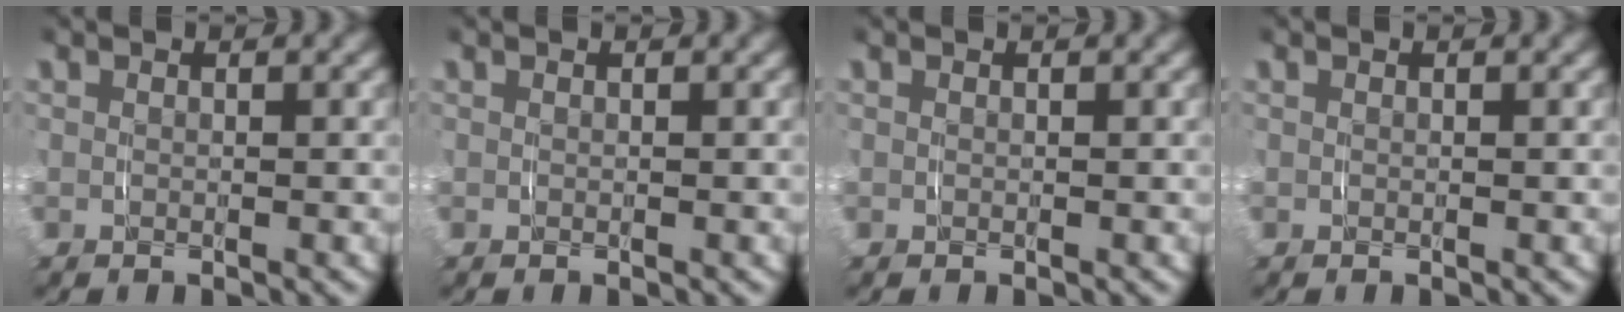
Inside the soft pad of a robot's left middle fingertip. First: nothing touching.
{"total": 0.0}
{"total": 0.0}
{"total": 0.0}